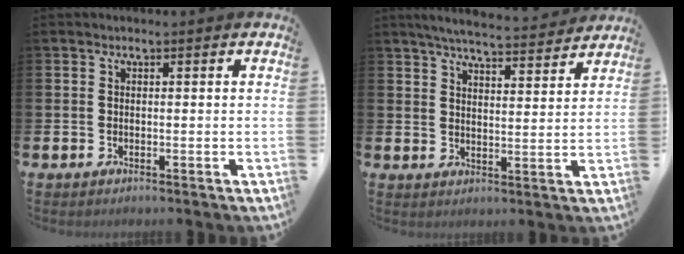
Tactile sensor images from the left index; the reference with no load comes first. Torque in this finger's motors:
{"motor_torque": [0.66, -0.67, 0.13, 0.11]}